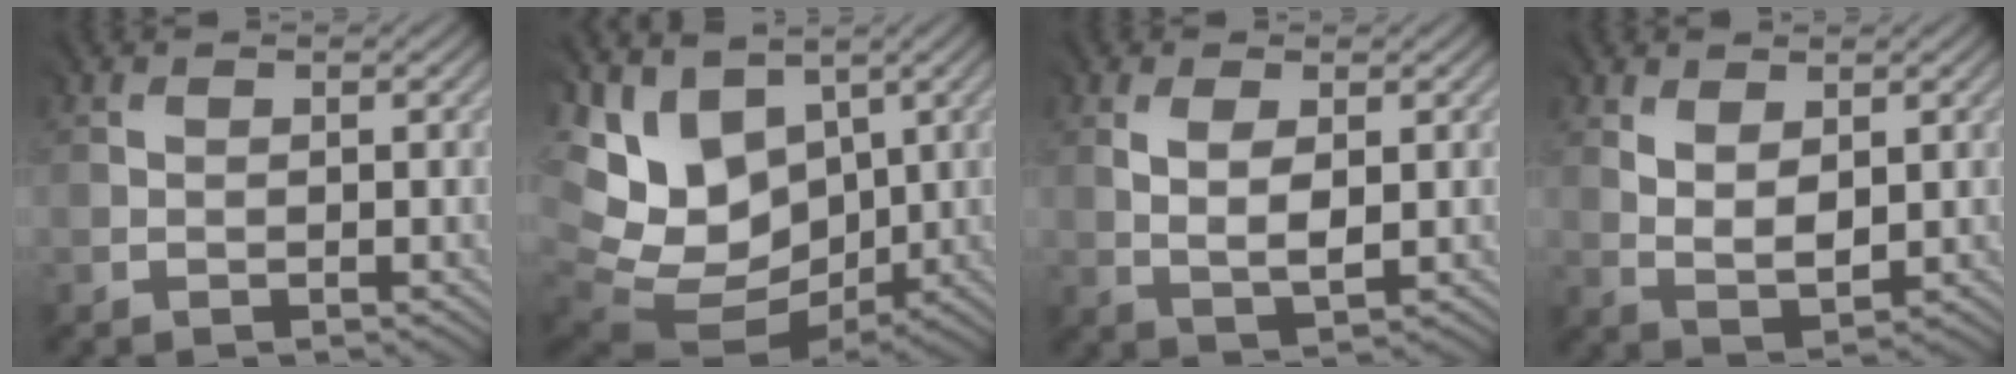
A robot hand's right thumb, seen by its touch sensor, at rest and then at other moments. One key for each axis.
{"total": 13.9, "fx": 3.3, "fy": 10.4, "fz": 8.6, "tx": -0.223, "ty": -0.008, "tz": 0.084}
{"total": 3.5, "fx": 0.9, "fy": 1.5, "fz": 3.0, "tx": -0.063, "ty": -0.005, "tz": 0.024}
{"total": 4.0, "fx": 1.7, "fy": 2.0, "fz": 3.0, "tx": -0.065, "ty": -0.006, "tz": 0.040}